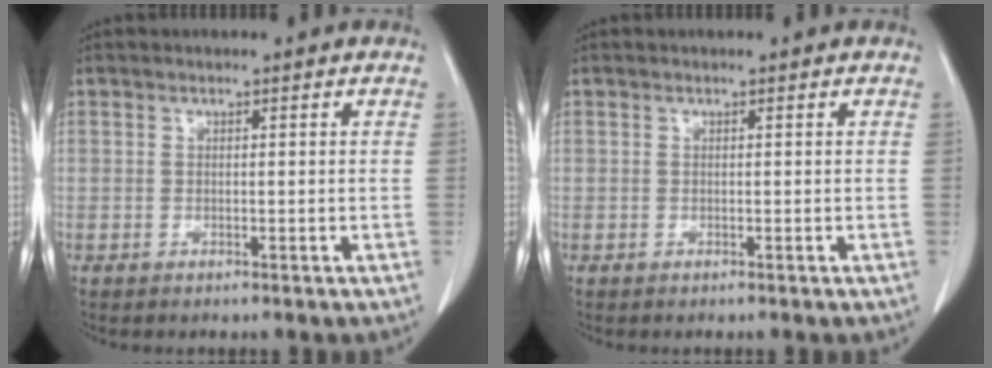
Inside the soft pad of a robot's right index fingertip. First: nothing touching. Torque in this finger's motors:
{"motor_torque": [0.02, -0.02, 0.00, 0.00]}